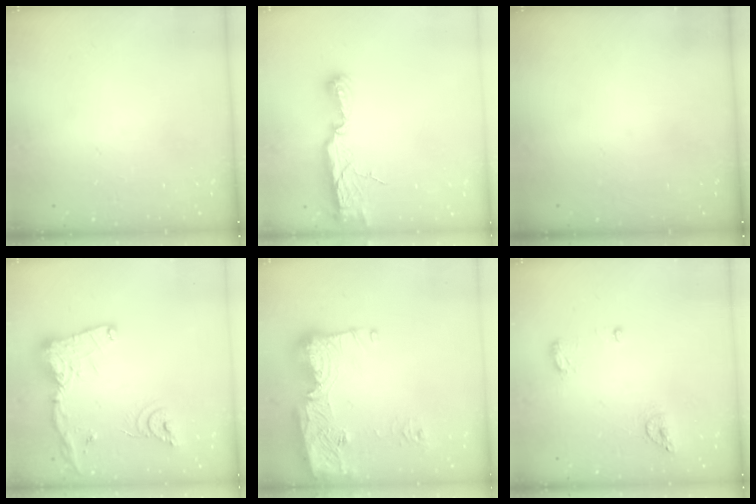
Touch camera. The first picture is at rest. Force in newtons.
{"total": 8.1, "press": 8.1, "slide": 0.7}
{"total": 0.0}
{"total": 18.5, "press": 18.4, "slide": 1.7}
{"total": 18.9, "press": 18.8, "slide": 1.7}
{"total": 11.0, "press": 8.3, "slide": 7.1}